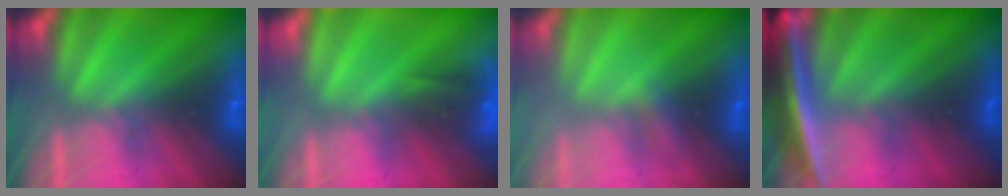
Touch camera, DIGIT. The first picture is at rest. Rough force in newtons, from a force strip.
{"total": 4.0}
{"total": 2.1}
{"total": 5.7}